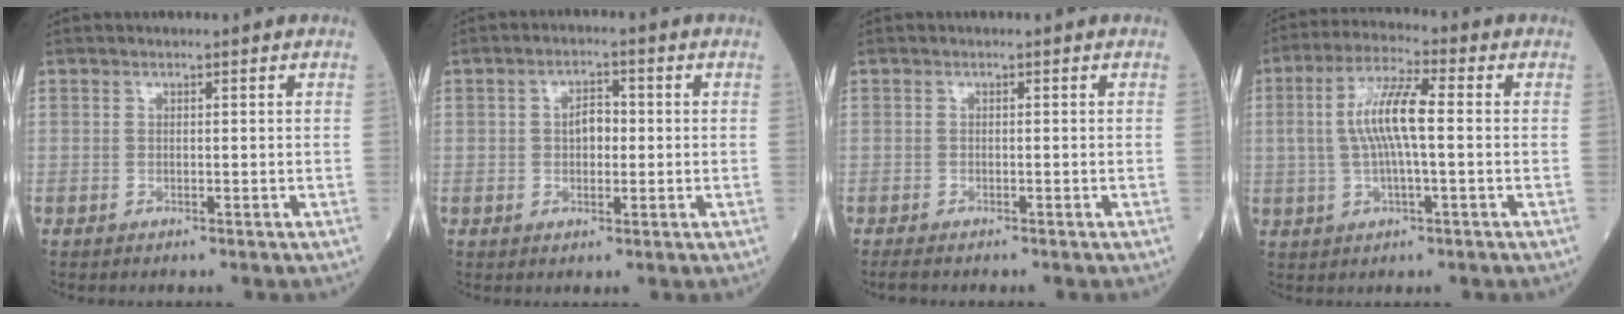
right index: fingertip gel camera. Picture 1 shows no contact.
{"total": 3.3, "force": [0.0, 1.9, 2.7], "torque": [-0.044, 0.010, 0.000]}
{"total": 1.5, "force": [-1.3, 0.3, 0.7], "torque": [-0.019, -0.006, -0.019]}
{"total": 8.6, "force": [0.4, 1.6, 8.5], "torque": [-0.174, 0.015, 0.003]}